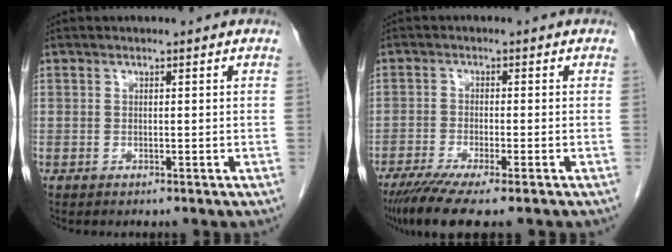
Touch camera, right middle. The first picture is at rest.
{"total": 8.4, "force": [-6.2, 0.4, 5.6], "torque": [-0.087, -0.020, -0.102]}